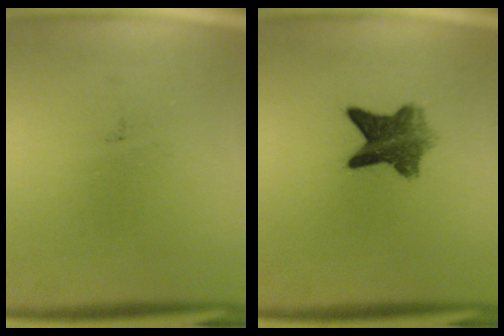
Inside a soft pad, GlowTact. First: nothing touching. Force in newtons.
{"total": 6.9}